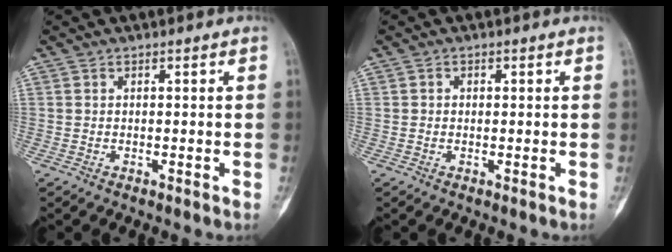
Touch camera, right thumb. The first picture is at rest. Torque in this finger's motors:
{"motor_torque": [-0.23, 0.04, 0.10, 0.07, -0.09]}